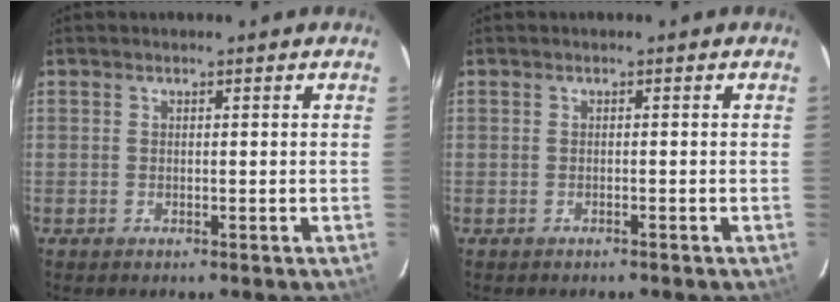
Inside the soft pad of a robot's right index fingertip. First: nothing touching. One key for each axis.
{"total": 0.8, "fx": -0.8, "fy": 0.1, "fz": 0.2, "tx": -0.006, "ty": 0.002, "tz": -0.011}